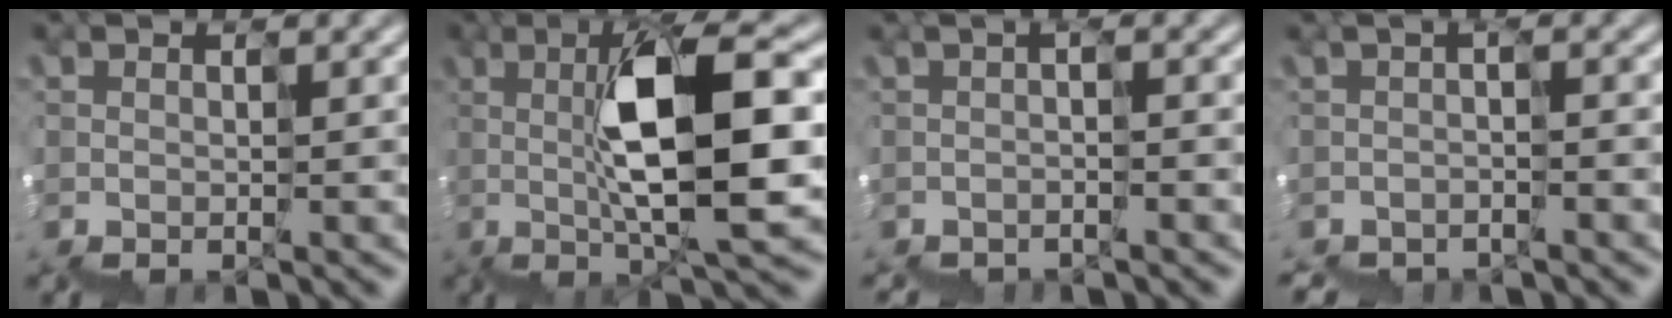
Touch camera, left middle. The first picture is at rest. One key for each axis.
{"total": 7.8, "fx": 1.2, "fy": 1.5, "fz": 7.5, "tx": -0.132, "ty": 0.015, "tz": 0.024}
{"total": 1.4, "fx": -1.4, "fy": -0.2, "fz": -0.3, "tx": 0.002, "ty": 0.000, "tz": -0.013}
{"total": 2.0, "fx": -2.0, "fy": 0.0, "fz": -0.1, "tx": 0.001, "ty": -0.001, "tz": -0.022}